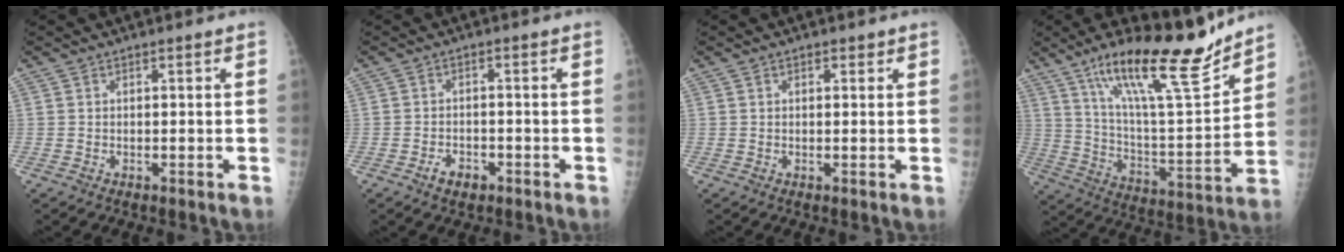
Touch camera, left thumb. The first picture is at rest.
{"total": 3.2, "force": [-1.9, 2.0, 1.7], "torque": [-0.023, 0.010, -0.028]}
{"total": 1.1, "force": [0.6, 0.7, 0.5], "torque": [-0.001, -0.002, 0.006]}
{"total": 21.9, "force": [15.7, 4.4, 14.6], "torque": [-0.213, -0.081, 0.270]}